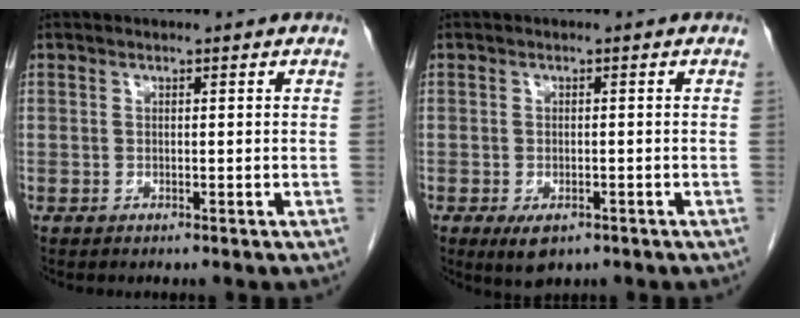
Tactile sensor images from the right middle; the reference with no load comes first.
{"total": 3.7, "force": [-2.0, 1.8, 2.6], "torque": [-0.043, -0.005, -0.024]}